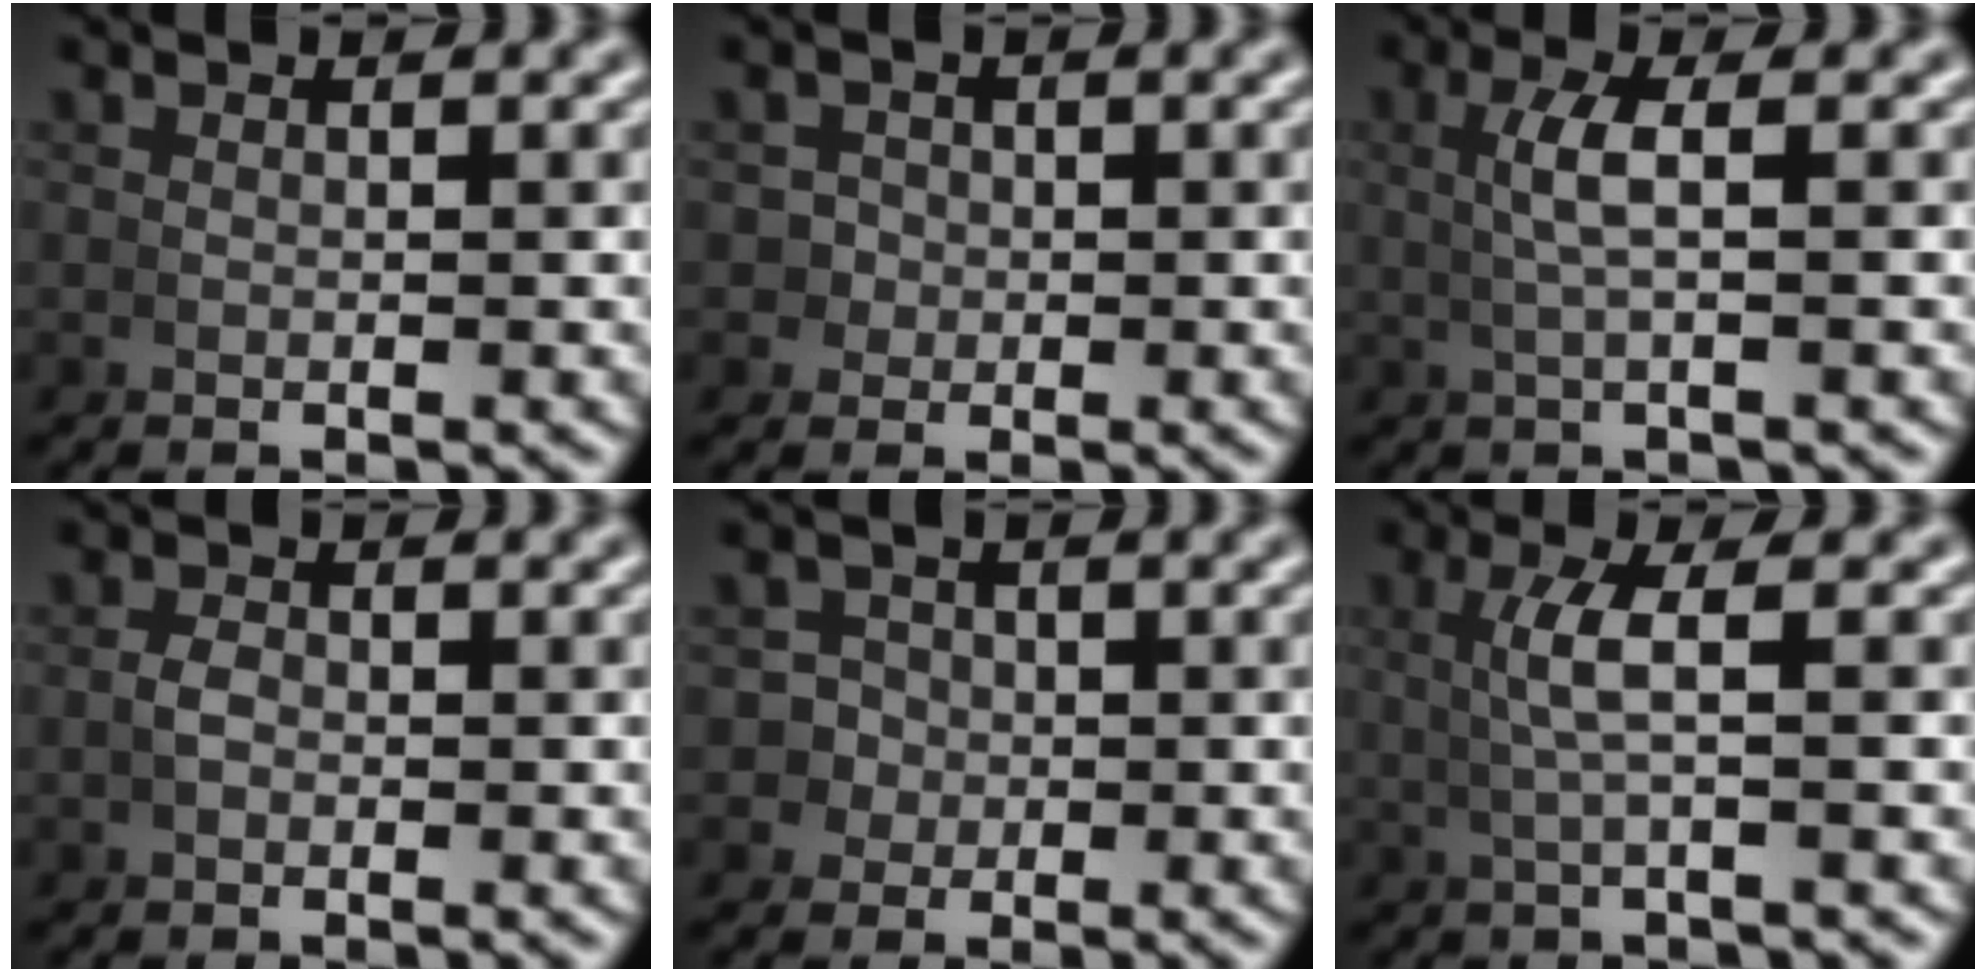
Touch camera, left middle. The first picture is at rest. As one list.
[{"total": 2.0, "force": [-0.1, 1.9, 0.5], "torque": [-0.014, -0.006, 0.001]}, {"total": 2.6, "force": [0.6, -0.1, 2.6], "torque": [-0.050, 0.010, 0.010]}, {"total": 1.0, "force": [-0.3, 0.6, 0.7], "torque": [-0.020, -0.001, -0.003]}, {"total": 3.3, "force": [-0.7, 3.1, 0.9], "torque": [-0.023, -0.013, -0.010]}, {"total": 2.9, "force": [0.6, -0.3, 2.8], "torque": [-0.055, 0.012, 0.010]}]